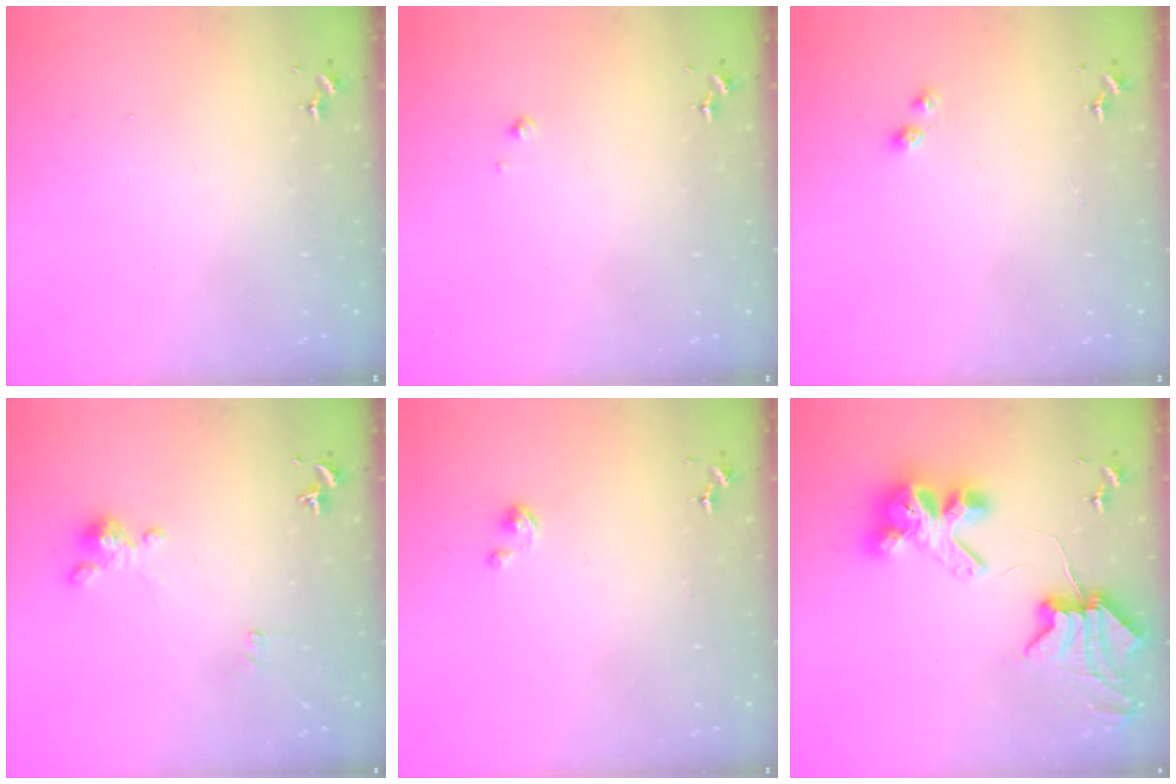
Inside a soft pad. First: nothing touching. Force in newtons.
{"total": 2.1, "press": 2.1, "slide": 0.2}
{"total": 2.6, "press": 2.6, "slide": 0.4}
{"total": 0.0}
{"total": 2.2, "press": 2.2, "slide": 0.2}
{"total": 9.4, "press": 9.4, "slide": 1.2}